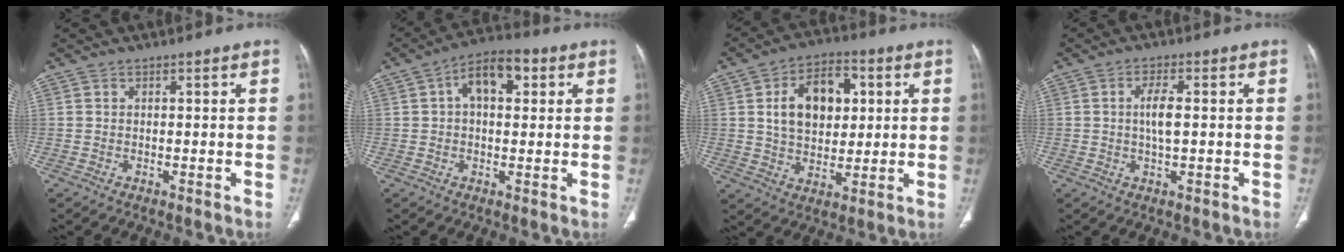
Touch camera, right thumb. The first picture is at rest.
{"total": 9.2, "force": [2.6, 5.2, 7.1], "torque": [-0.097, 0.021, 0.033]}
{"total": 13.8, "force": [3.1, 9.0, 9.9], "torque": [-0.130, 0.004, 0.052]}
{"total": 4.3, "force": [0.2, 1.4, 4.0], "torque": [-0.083, 0.000, 0.002]}